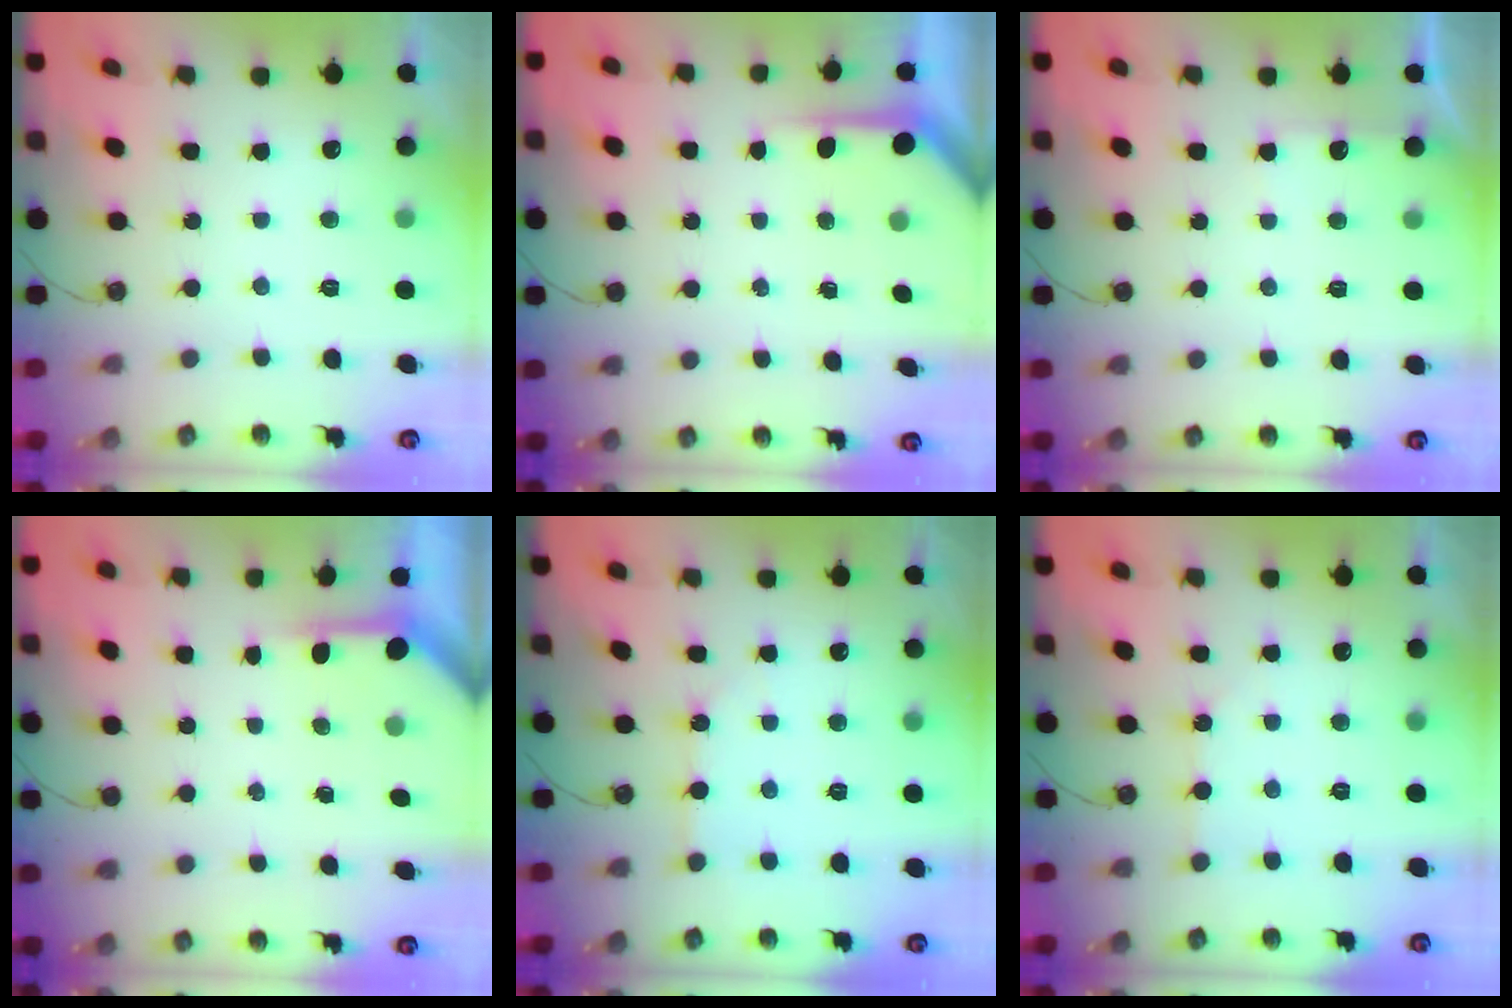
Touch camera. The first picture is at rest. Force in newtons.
{"total": 3.6, "press": 3.6, "slide": 0.4}
{"total": 3.8, "press": 3.8, "slide": 0.3}
{"total": 3.7, "press": 3.7, "slide": 0.3}
{"total": 3.5, "press": 3.5, "slide": 0.5}
{"total": 1.6, "press": 1.6, "slide": 0.3}